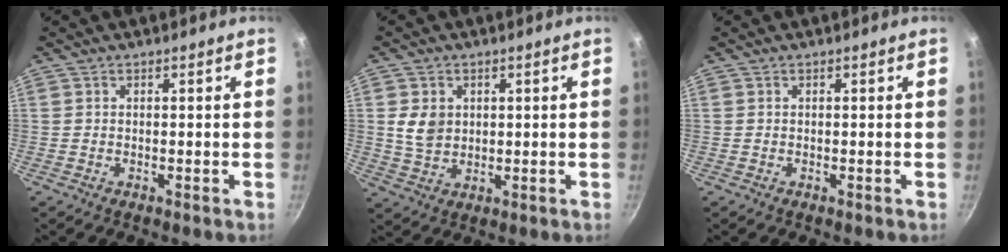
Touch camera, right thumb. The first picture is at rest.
{"total": 5.5, "force": [1.2, 4.3, 3.2], "torque": [-0.042, -0.007, 0.031]}
{"total": 0.0}